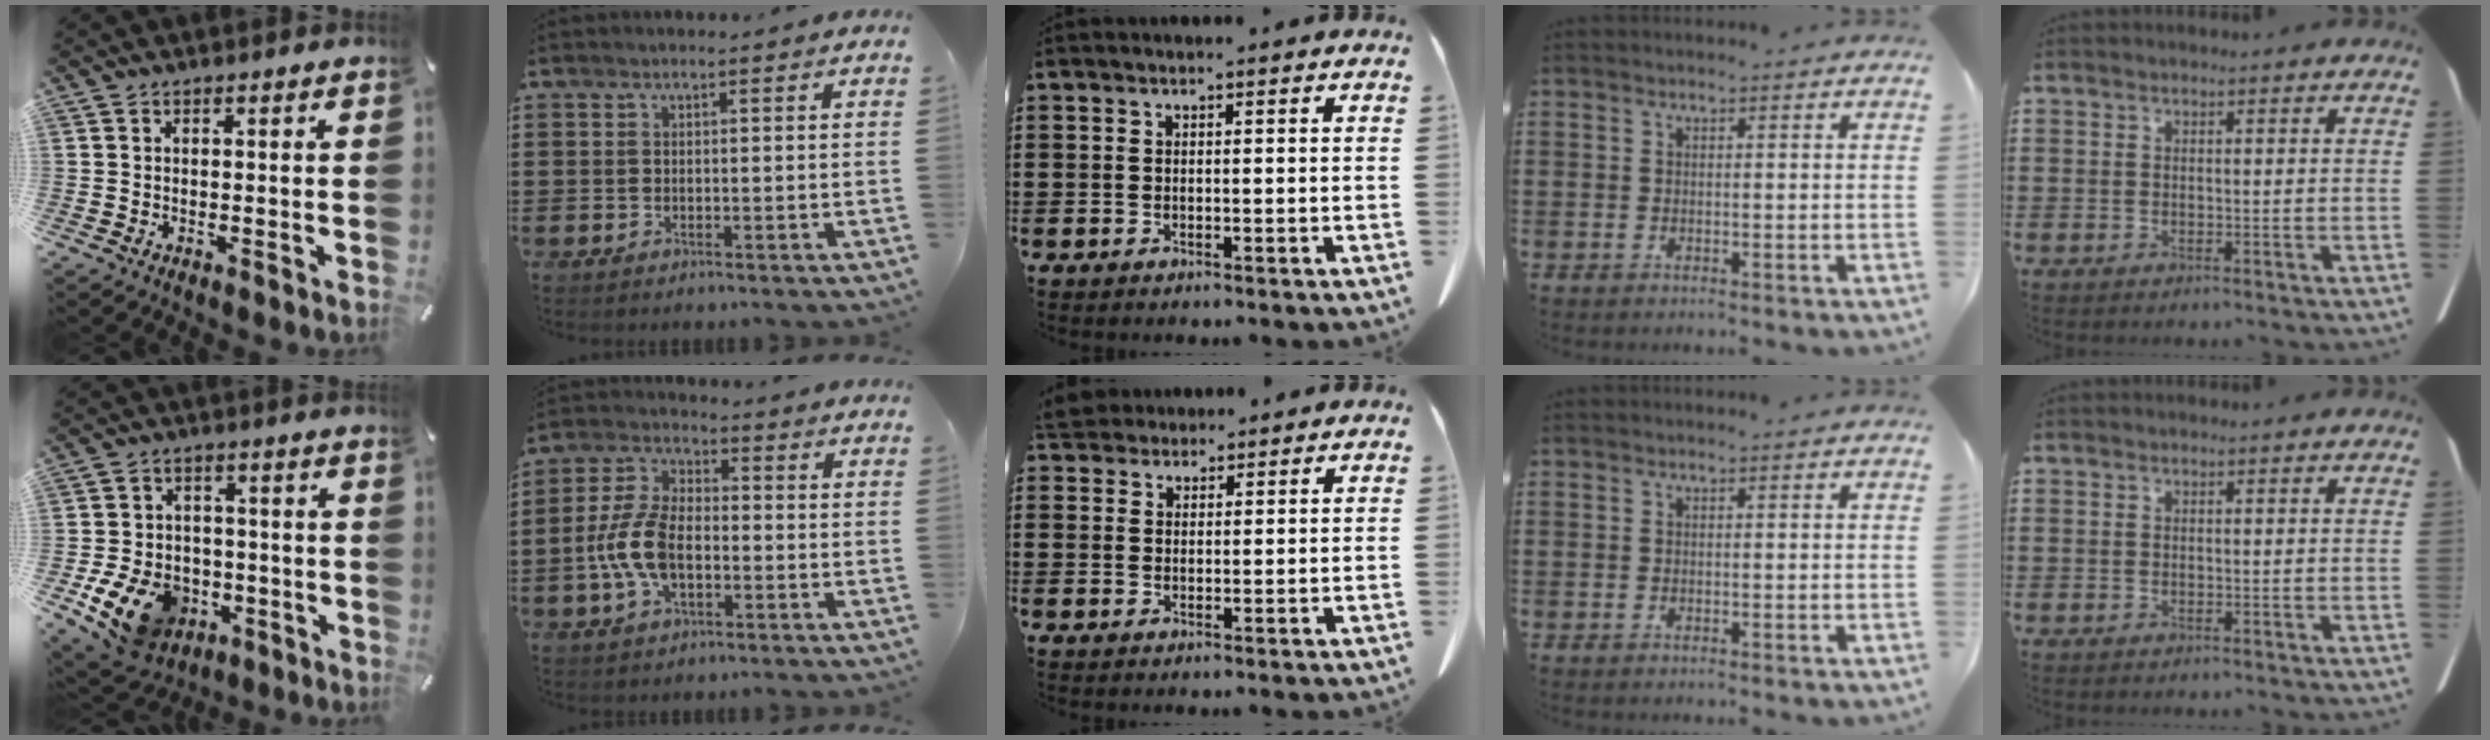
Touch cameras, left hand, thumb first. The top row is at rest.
{"thumb": {"total": 13.9, "force": [-5.9, 10.3, 7.1], "torque": [-0.124, 0.035, -0.100]}, "index": {"total": 9.1, "force": [-2.3, 5.0, 7.2], "torque": [-0.178, -0.001, -0.051]}, "middle": {"total": 3.5, "force": [3.3, 1.1, 0.6], "torque": [-0.021, -0.003, 0.064]}}